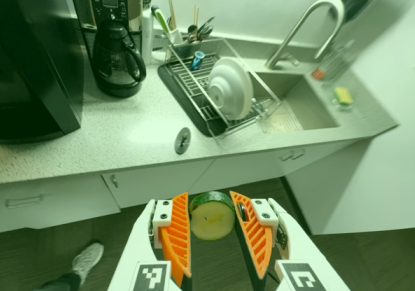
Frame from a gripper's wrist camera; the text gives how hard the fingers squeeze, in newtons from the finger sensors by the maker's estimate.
{"total": 9.6, "left": 9.8, "right": 9.3}